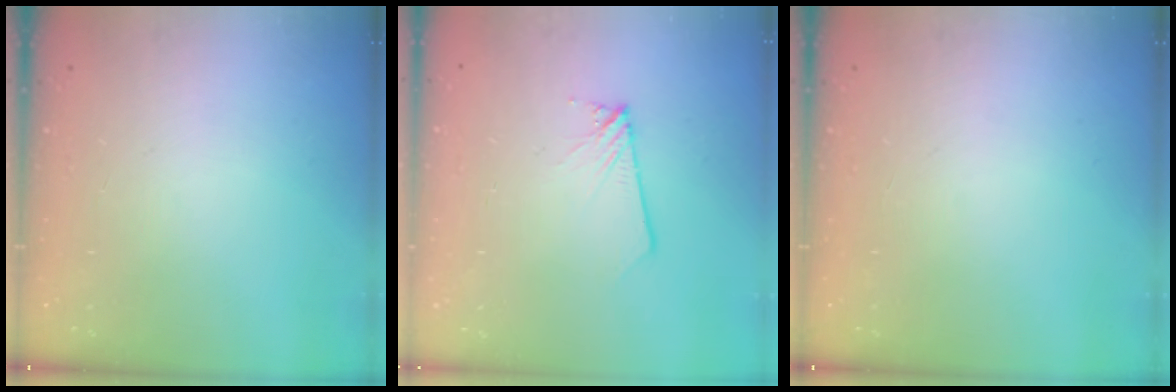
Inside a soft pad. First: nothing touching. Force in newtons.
{"total": 1.7, "press": 1.7, "slide": 0.1}
{"total": 0.0}